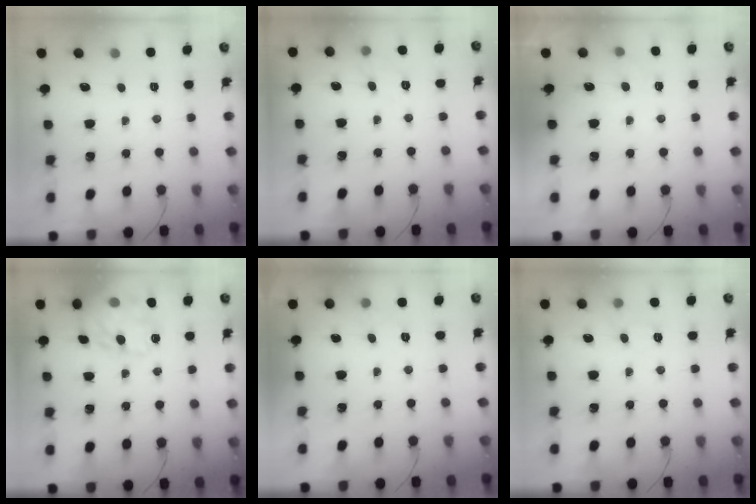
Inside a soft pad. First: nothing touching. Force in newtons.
{"total": 6.5, "press": 6.4, "slide": 1.1}
{"total": 1.6, "press": 1.2, "slide": 1.1}
{"total": 18.0, "press": 17.9, "slide": 1.7}
{"total": 6.1, "press": 6.0, "slide": 1.4}
{"total": 6.8, "press": 6.6, "slide": 1.6}